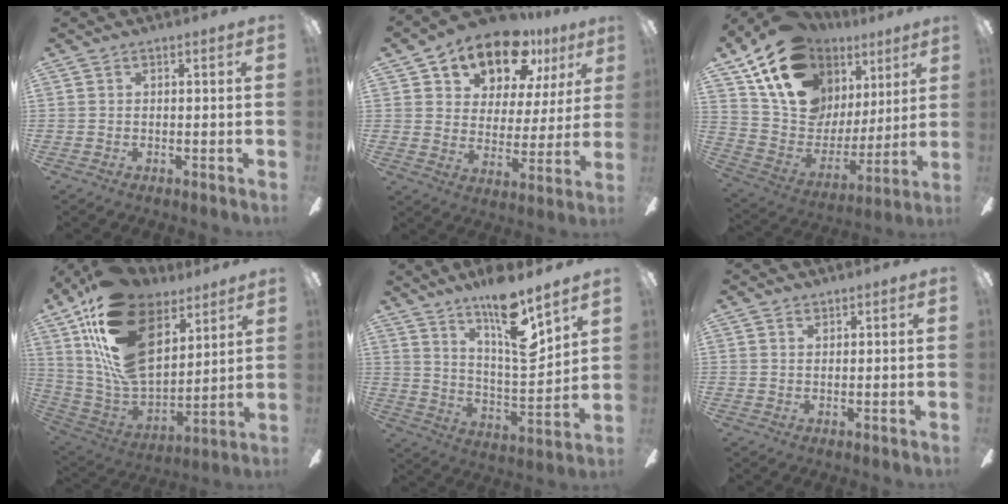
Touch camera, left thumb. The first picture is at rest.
{"total": 14.3, "force": [10.9, 7.2, 5.8], "torque": [-0.101, -0.072, 0.196]}
{"total": 19.0, "force": [11.9, 12.3, 8.3], "torque": [-0.165, -0.066, 0.225]}
{"total": 25.2, "force": [12.7, 14.6, 16.1], "torque": [-0.320, -0.065, 0.237]}
{"total": 16.1, "force": [11.9, 3.4, 10.4], "torque": [-0.174, -0.081, 0.195]}
{"total": 1.0, "force": [0.8, 0.4, 0.2], "torque": [-0.006, 0.001, 0.016]}